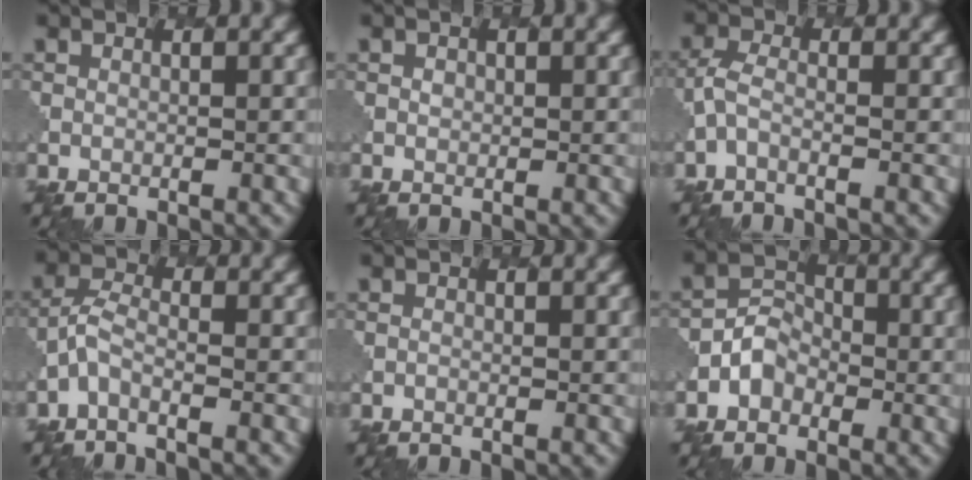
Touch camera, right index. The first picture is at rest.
{"total": 0.8, "force": [0.1, 0.7, 0.2], "torque": [-0.004, 0.000, 0.002]}
{"total": 1.7, "force": [-0.9, 0.6, 1.3], "torque": [-0.038, -0.002, -0.028]}
{"total": 2.0, "force": [-1.4, 0.7, 1.3], "torque": [-0.035, 0.000, -0.037]}
{"total": 0.0}
{"total": 2.6, "force": [-1.1, 2.2, 0.9], "torque": [-0.015, 0.008, -0.026]}